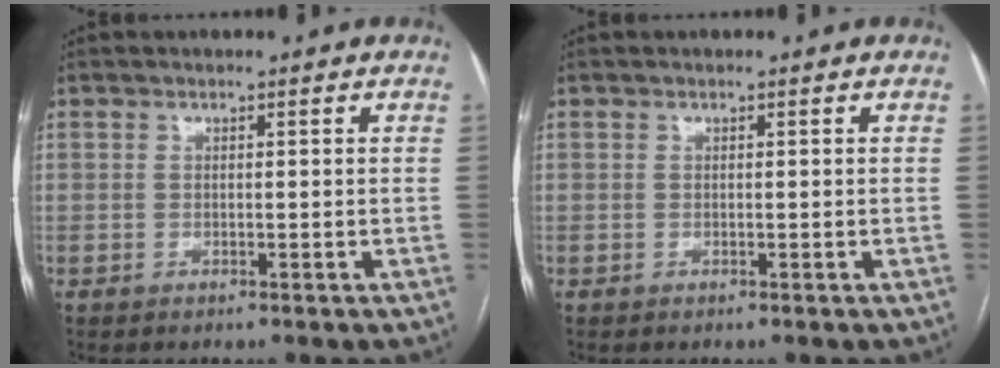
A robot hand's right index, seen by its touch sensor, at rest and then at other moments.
{"total": 0.0}